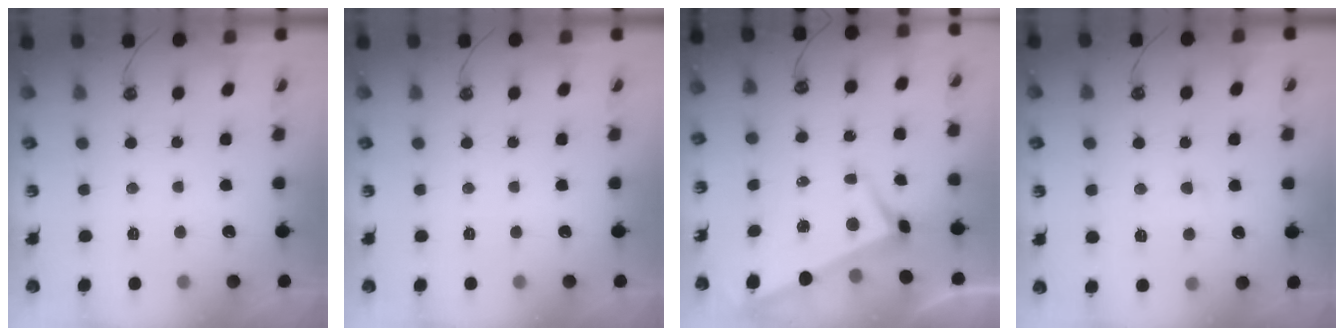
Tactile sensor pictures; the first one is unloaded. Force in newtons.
{"total": 0.0}
{"total": 2.8, "press": 2.6, "slide": 0.9}
{"total": 0.8, "press": 0.7, "slide": 0.4}